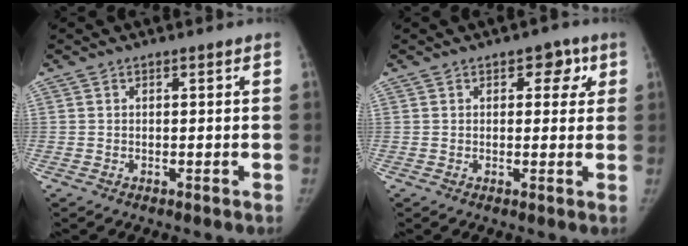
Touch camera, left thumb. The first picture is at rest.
{"total": 4.6, "force": [1.9, 3.0, 2.9], "torque": [-0.002, -0.002, 0.016]}